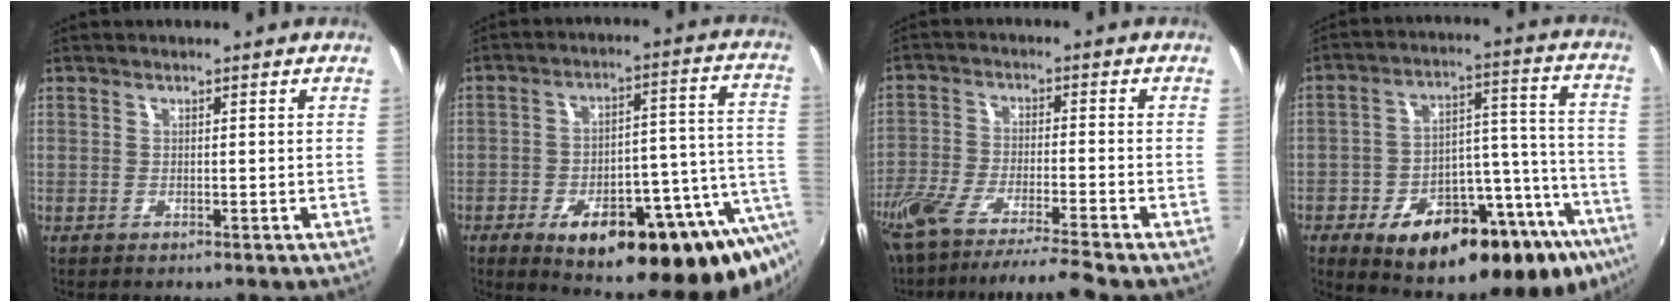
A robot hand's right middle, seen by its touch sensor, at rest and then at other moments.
{"total": 26.2, "force": [-13.4, 9.1, 20.6], "torque": [-0.276, -0.004, -0.169]}
{"total": 12.6, "force": [-10.8, -0.6, 6.3], "torque": [-0.135, -0.034, -0.193]}
{"total": 28.5, "force": [-18.3, 11.7, 18.4], "torque": [-0.263, 0.019, -0.245]}